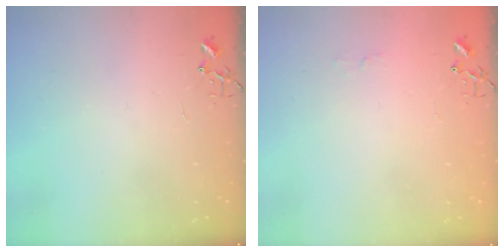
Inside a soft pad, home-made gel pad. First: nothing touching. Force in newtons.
{"total": 3.9, "press": 3.9, "slide": 0.5}